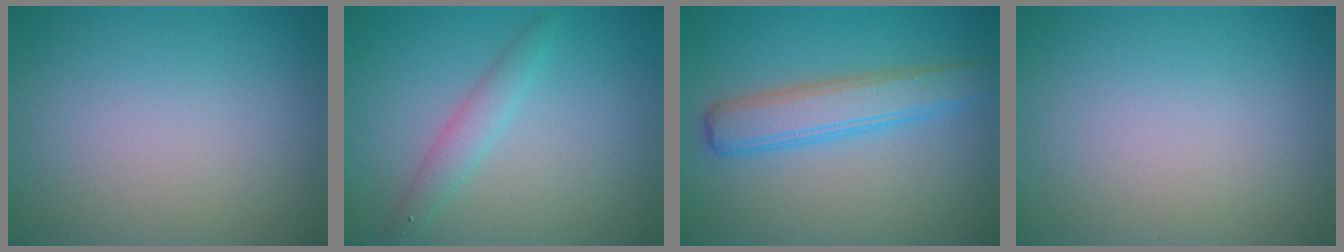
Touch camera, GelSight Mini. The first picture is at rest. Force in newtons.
{"total": 1.9, "press": 1.9, "slide": 0.1}
{"total": 4.2, "press": 4.2, "slide": 0.0}
{"total": 0.0}